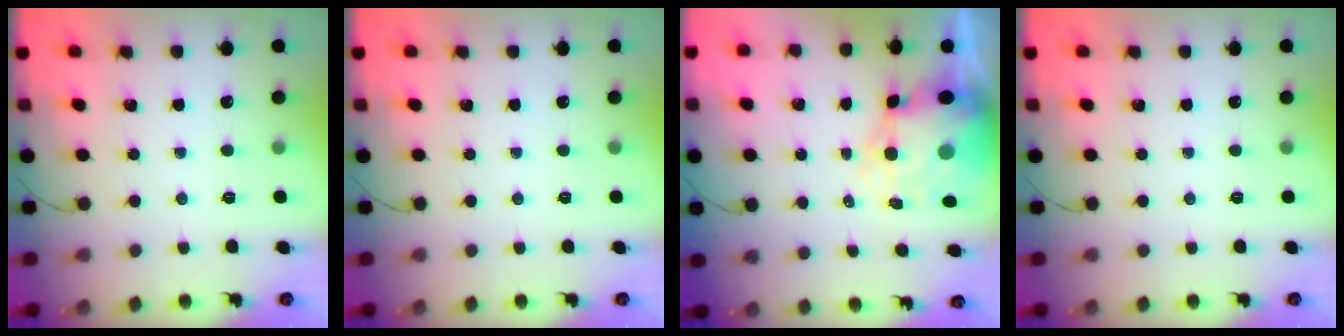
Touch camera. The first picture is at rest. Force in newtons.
{"total": 0.0}
{"total": 8.4, "press": 7.9, "slide": 2.8}
{"total": 0.0}